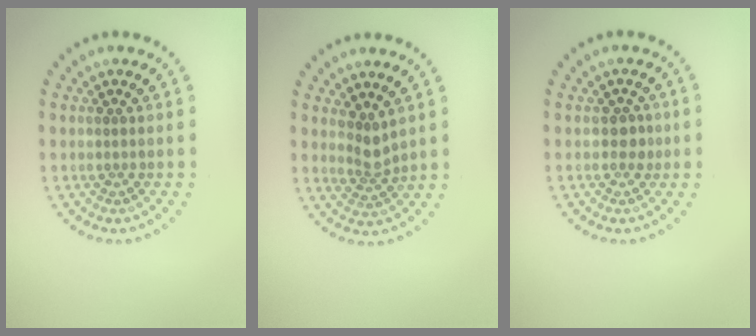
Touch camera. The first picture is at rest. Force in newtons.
{"total": 2.0, "press": 1.4, "slide": 1.4}
{"total": 1.3, "press": 1.2, "slide": 0.5}